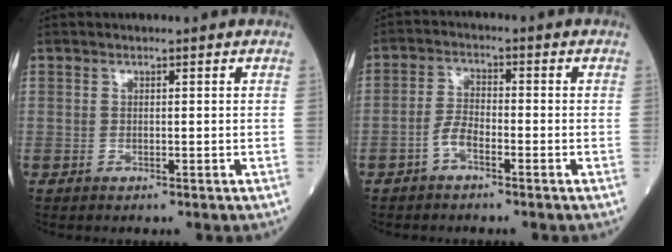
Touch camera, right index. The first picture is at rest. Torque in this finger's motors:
{"motor_torque": [0.13, -0.06, 0.04, 0.01]}